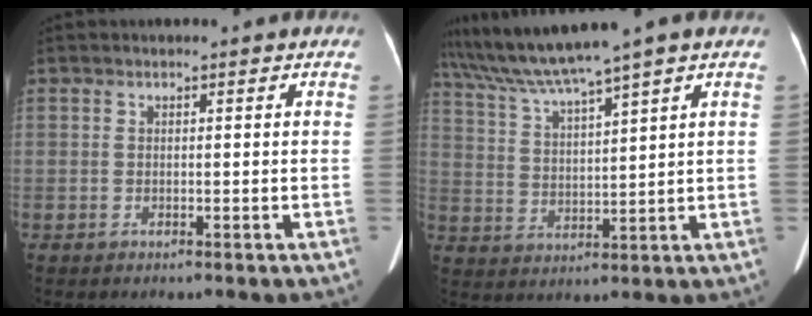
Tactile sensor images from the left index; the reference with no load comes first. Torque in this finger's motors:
{"motor_torque": [-0.15, -1.17, 0.46, 0.21]}